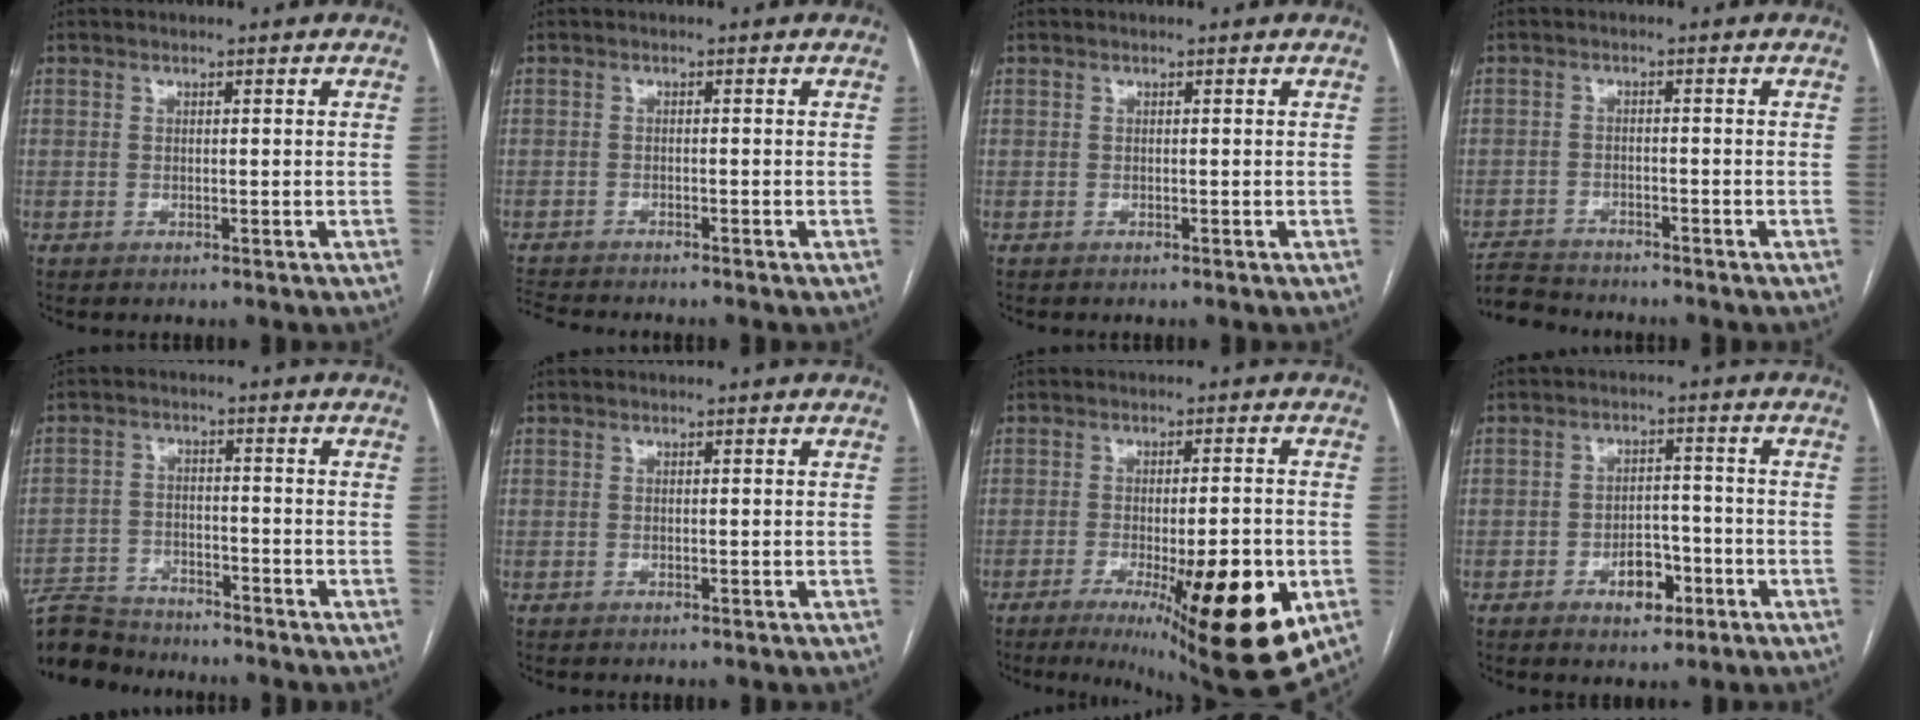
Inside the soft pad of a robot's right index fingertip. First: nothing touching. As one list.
[{"total": 3.5, "force": [-3.3, -0.9, 0.5], "torque": [-0.010, -0.016, -0.059]}, {"total": 0.0}, {"total": 5.2, "force": [-5.2, 0.5, 0.2], "torque": [0.000, -0.012, -0.094]}, {"total": 8.1, "force": [-8.0, 1.7, 0.4], "torque": [-0.011, 0.000, -0.144]}, {"total": 0.0}, {"total": 16.9, "force": [-6.2, 2.9, 15.4], "torque": [-0.166, -0.023, -0.073]}, {"total": 5.1, "force": [-2.4, 3.2, 3.1], "torque": [-0.040, 0.011, -0.035]}]